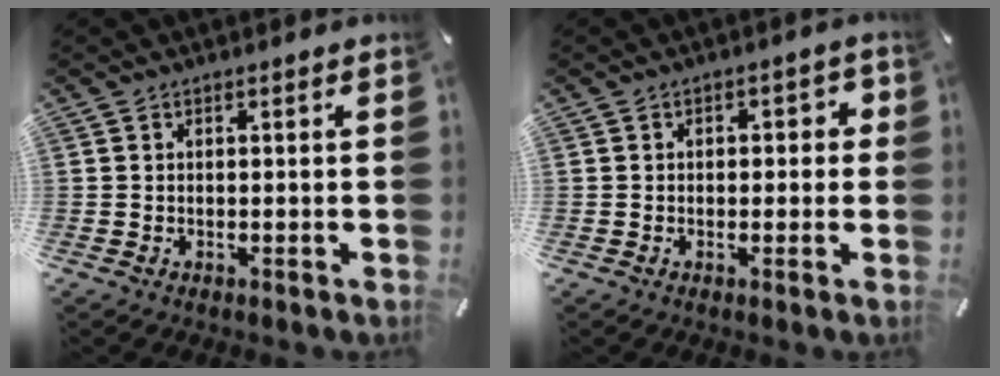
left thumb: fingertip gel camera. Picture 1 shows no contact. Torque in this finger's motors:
{"motor_torque": [0.02, -0.07, -0.01, -0.01, -0.03]}